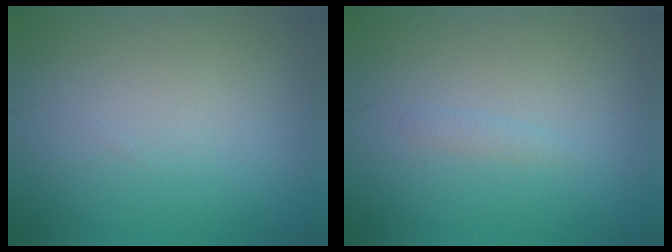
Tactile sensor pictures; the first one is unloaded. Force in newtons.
{"total": 0.6, "press": 0.6, "slide": 0.1}